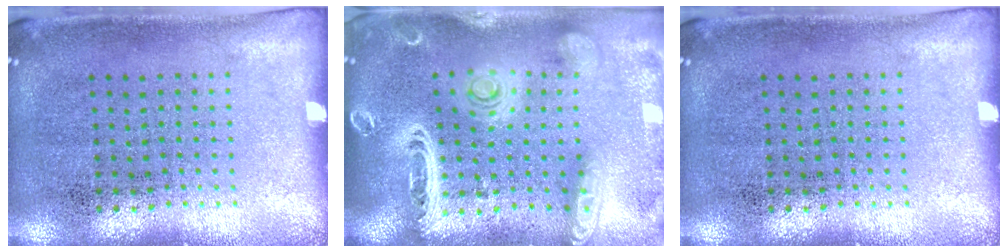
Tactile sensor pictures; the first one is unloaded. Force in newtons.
{"total": 3.2, "press": 2.7, "slide": 1.8}
{"total": 0.0}